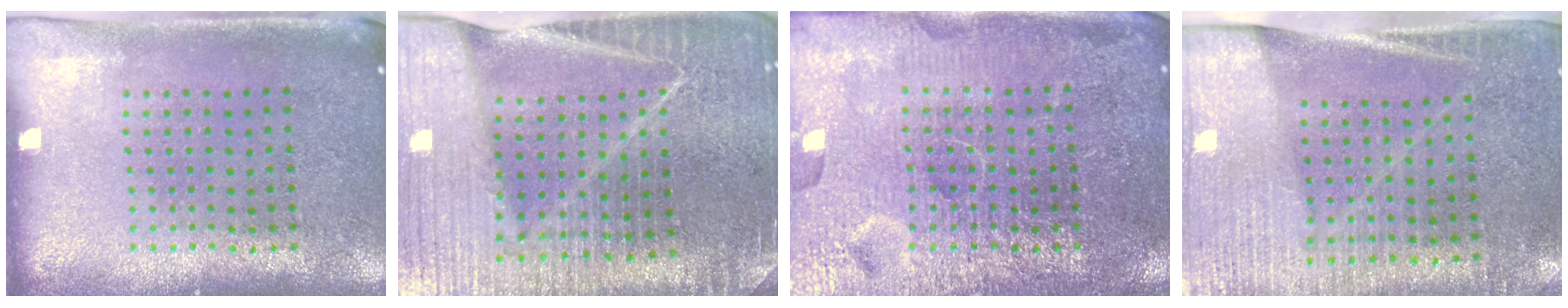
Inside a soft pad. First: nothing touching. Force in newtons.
{"total": 4.6, "press": 4.3, "slide": 1.6}
{"total": 7.1, "press": 7.0, "slide": 0.9}
{"total": 3.1, "press": 2.8, "slide": 1.3}